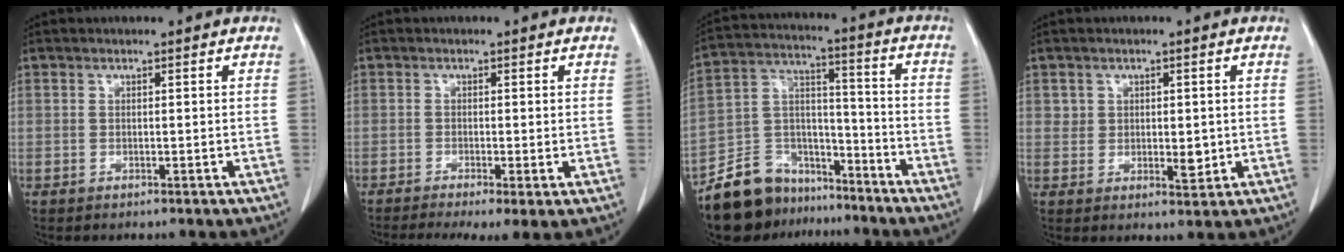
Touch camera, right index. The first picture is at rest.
{"total": 7.0, "force": [-4.4, 1.5, 5.2], "torque": [-0.085, -0.018, -0.075]}
{"total": 13.6, "force": [-11.0, 7.1, 3.6], "torque": [-0.073, 0.047, -0.192]}
{"total": 3.4, "force": [0.4, 2.4, 2.4], "torque": [-0.030, -0.005, 0.013]}